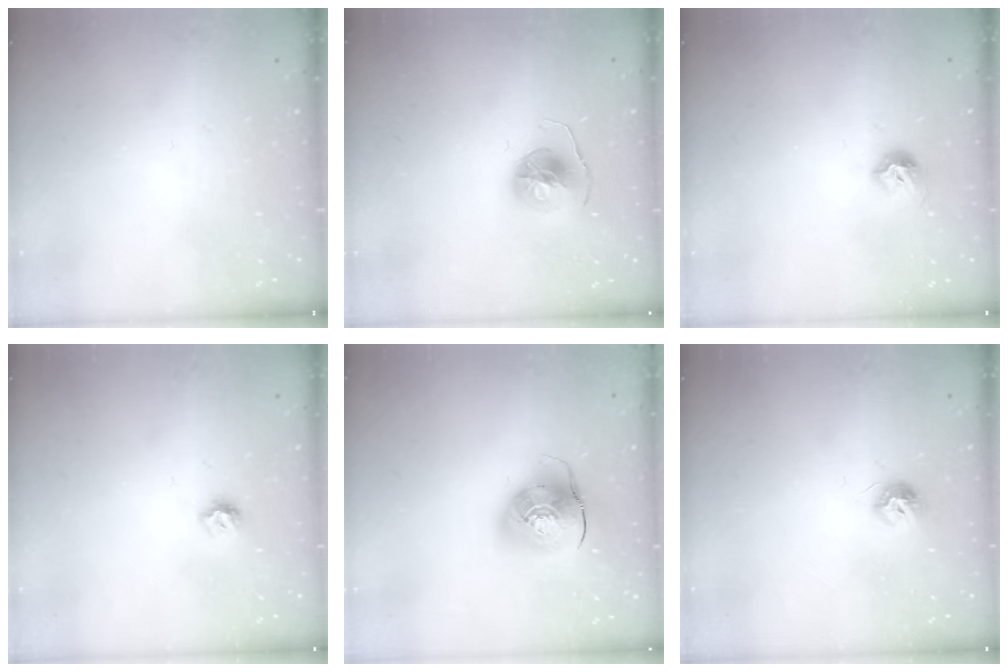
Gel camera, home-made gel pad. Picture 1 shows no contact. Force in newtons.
{"total": 7.7, "press": 7.6, "slide": 0.6}
{"total": 7.0, "press": 6.9, "slide": 1.3}
{"total": 5.8, "press": 5.8, "slide": 0.7}
{"total": 11.8, "press": 11.7, "slide": 1.9}
{"total": 7.0, "press": 6.9, "slide": 0.5}